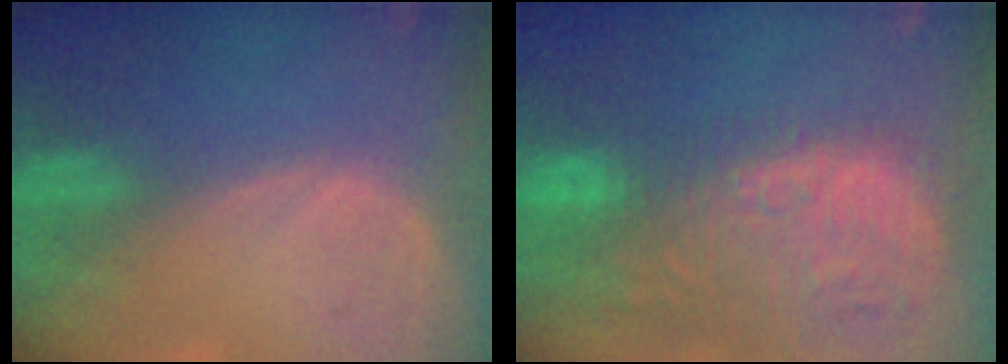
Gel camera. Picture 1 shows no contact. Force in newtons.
{"total": 14.1, "press": 12.3, "slide": 6.9}